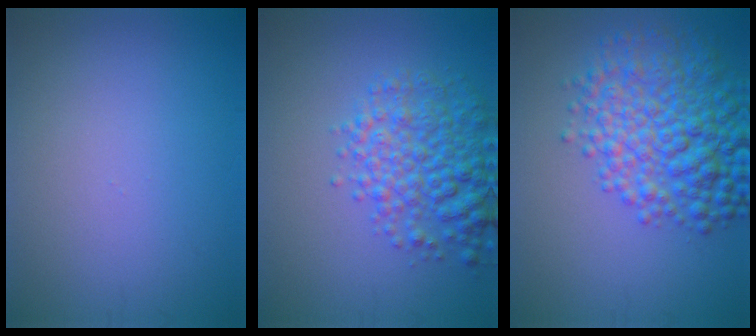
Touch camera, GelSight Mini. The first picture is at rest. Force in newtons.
{"total": 5.6, "press": 5.6, "slide": 0.2}
{"total": 8.1, "press": 8.1, "slide": 0.2}